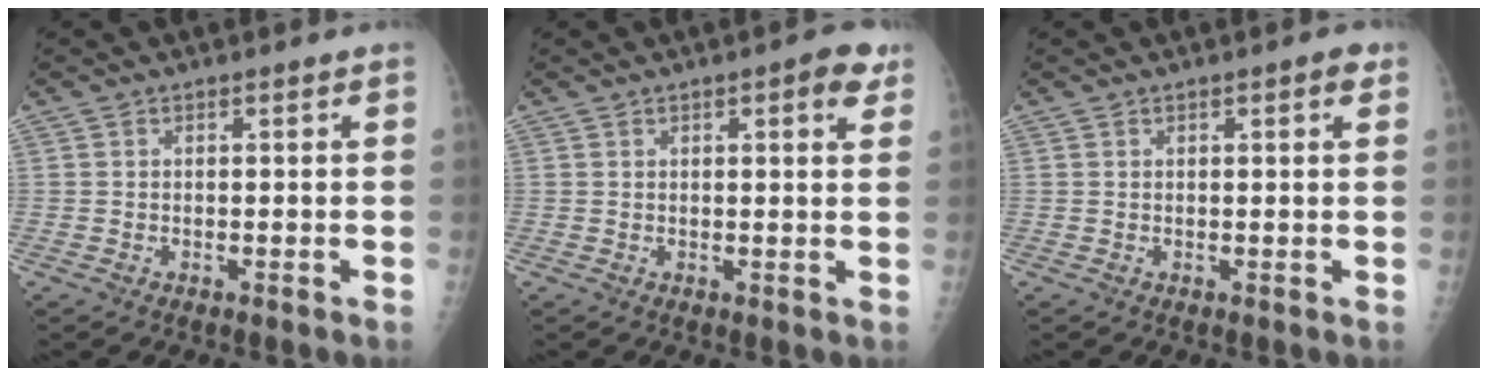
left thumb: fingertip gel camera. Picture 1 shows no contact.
{"total": 4.9, "force": [2.4, 1.4, 4.0], "torque": [-0.040, -0.005, 0.023]}
{"total": 2.5, "force": [1.1, 0.7, 2.1], "torque": [-0.024, 0.001, 0.010]}